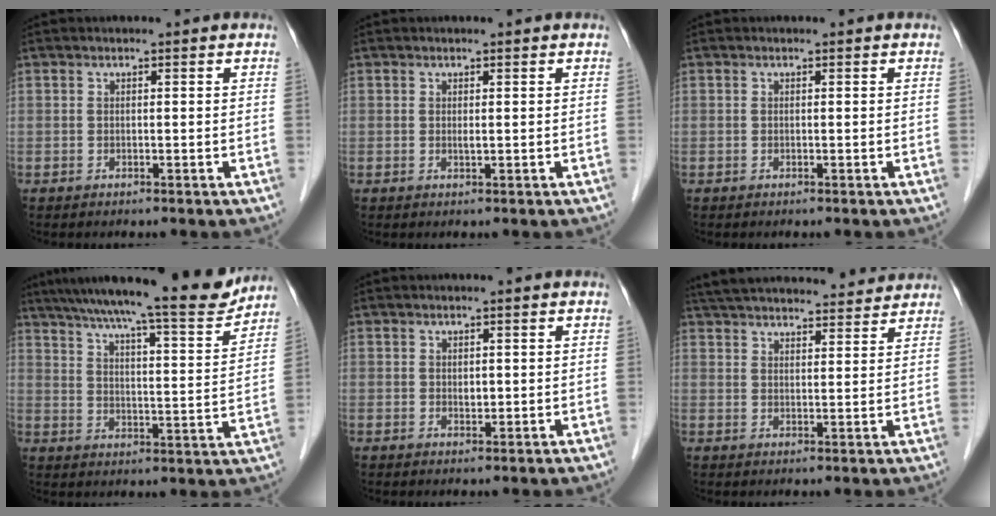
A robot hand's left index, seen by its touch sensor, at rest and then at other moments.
{"total": 0.6, "force": [0.1, 0.1, 0.6], "torque": [-0.015, -0.002, 0.002]}
{"total": 0.0}
{"total": 19.9, "force": [17.5, 1.1, 9.4], "torque": [-0.150, -0.014, 0.245]}
{"total": 1.1, "force": [0.2, 0.7, 0.9], "torque": [-0.013, -0.001, 0.005]}
{"total": 20.5, "force": [19.0, 3.8, 6.9], "torque": [-0.118, 0.040, 0.266]}